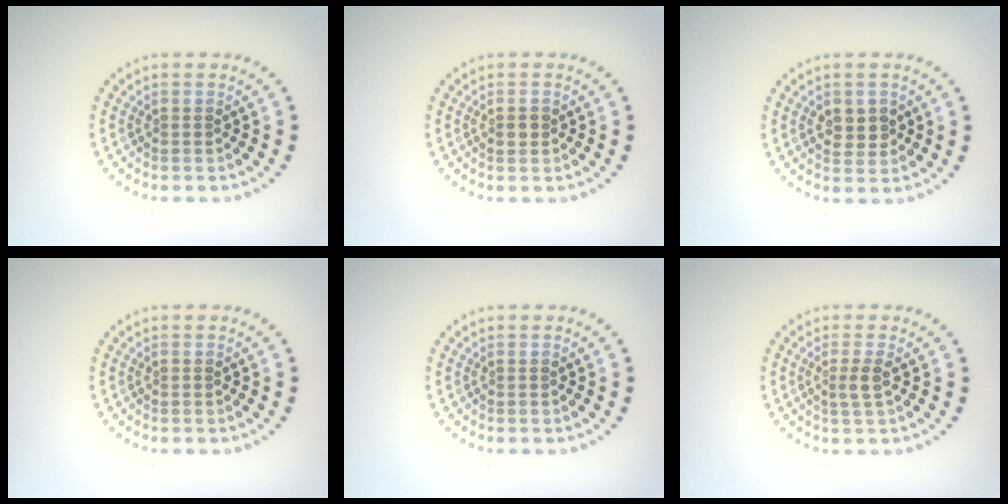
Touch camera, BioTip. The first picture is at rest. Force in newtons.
{"total": 1.2, "press": 1.1, "slide": 0.2}
{"total": 2.5, "press": 2.4, "slide": 0.5}
{"total": 0.0}
{"total": 0.0}
{"total": 1.6, "press": 1.3, "slide": 1.0}